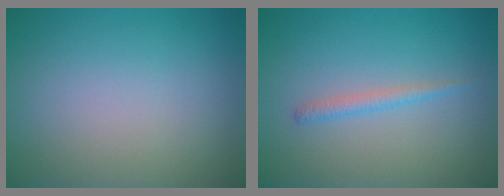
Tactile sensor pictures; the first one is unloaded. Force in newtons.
{"total": 1.2, "press": 1.2, "slide": 0.0}